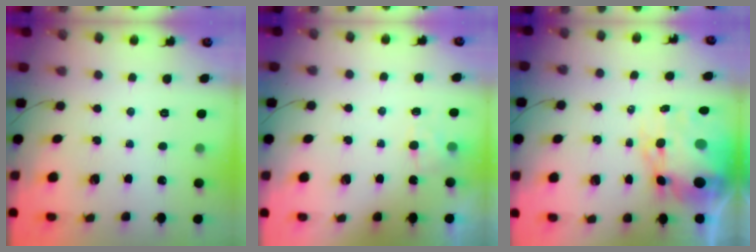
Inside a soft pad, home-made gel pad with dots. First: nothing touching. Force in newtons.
{"total": 5.1, "press": 5.0, "slide": 1.2}
{"total": 12.1, "press": 11.7, "slide": 3.1}